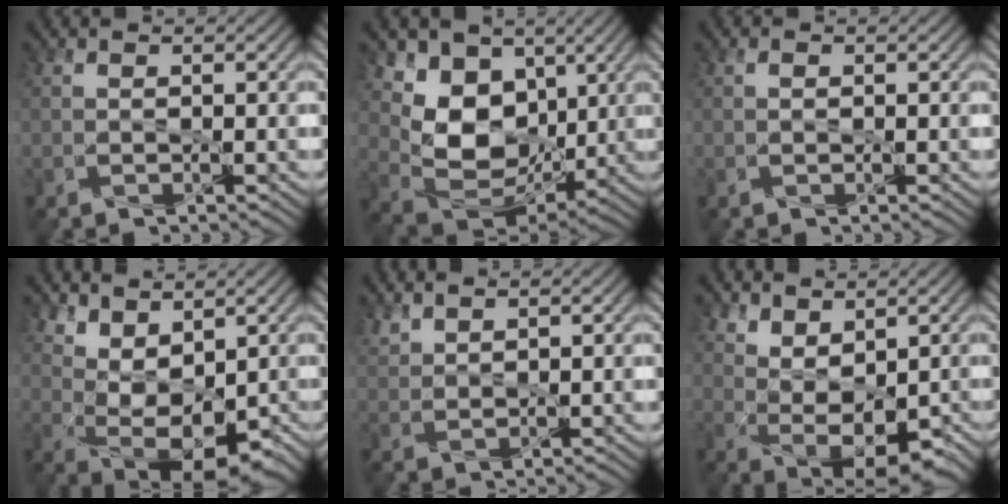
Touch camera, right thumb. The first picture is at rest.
{"total": 10.9, "force": [3.1, 8.0, 6.7], "torque": [-0.146, -0.016, 0.051]}
{"total": 0.6, "force": [0.1, 0.4, 0.4], "torque": [-0.008, 0.000, 0.001]}
{"total": 9.5, "force": [4.1, 4.8, 7.1], "torque": [-0.135, -0.002, 0.089]}
{"total": 2.7, "force": [2.3, 0.7, 1.1], "torque": [-0.029, 0.003, 0.057]}
{"total": 7.4, "force": [2.9, 3.9, 5.7], "torque": [-0.109, -0.005, 0.062]}